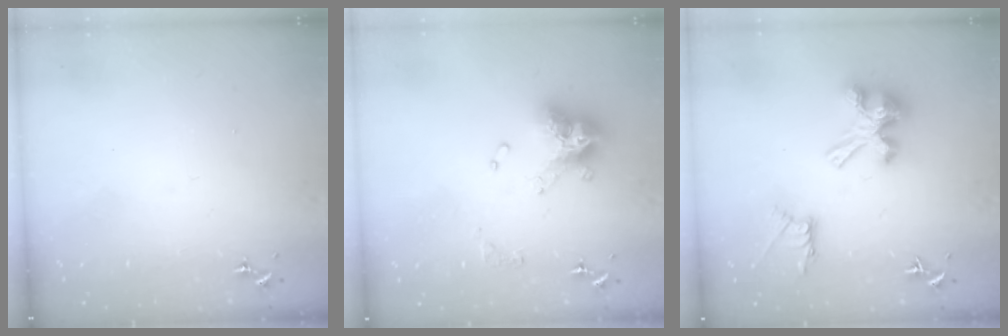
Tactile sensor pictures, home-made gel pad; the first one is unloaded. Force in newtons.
{"total": 14.5, "press": 14.4, "slide": 1.6}
{"total": 14.4, "press": 14.4, "slide": 0.9}